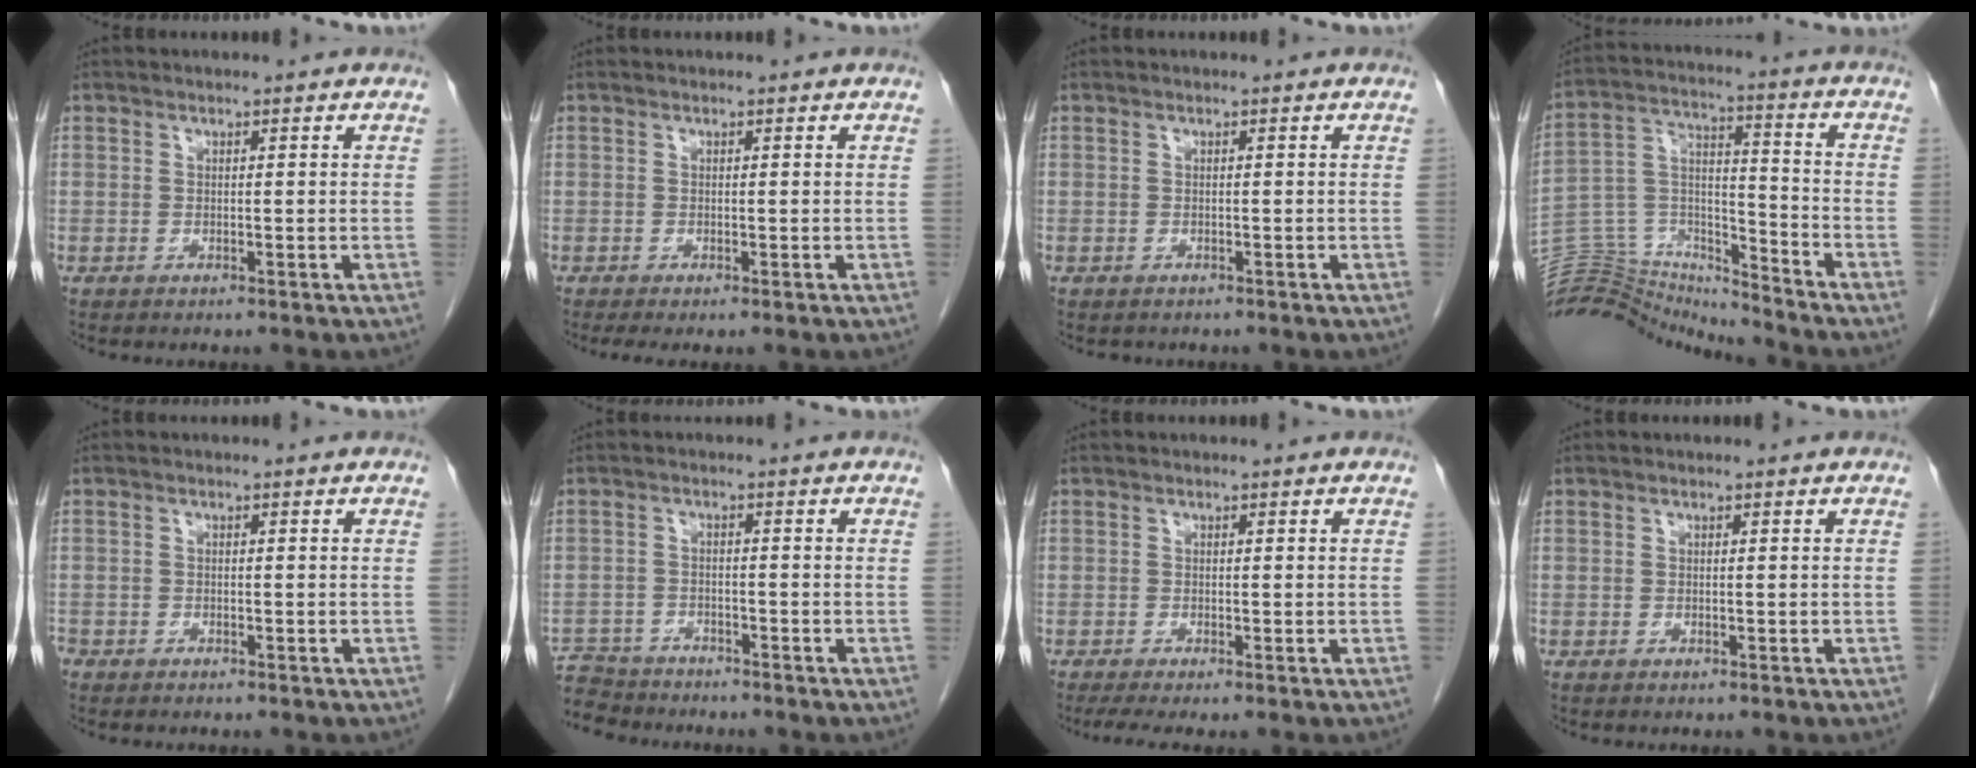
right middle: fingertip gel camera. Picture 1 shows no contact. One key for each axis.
{"total": 1.4, "fx": -0.9, "fy": 0.2, "fz": 1.1, "tx": -0.018, "ty": -0.006, "tz": -0.015}
{"total": 0.6, "fx": -0.5, "fy": 0.4, "fz": 0.0, "tx": -0.010, "ty": 0.001, "tz": -0.007}
{"total": 15.4, "fx": -15.3, "fy": 1.0, "fz": 0.4, "tx": -0.008, "ty": 0.059, "tz": -0.271}
{"total": 1.5, "fx": -1.2, "fy": 0.9, "fz": 0.3, "tx": -0.015, "ty": -0.001, "tz": -0.023}
{"total": 7.6, "fx": -7.2, "fy": 2.3, "fz": 0.3, "tx": -0.016, "ty": 0.002, "tz": -0.129}
{"total": 2.8, "fx": -1.8, "fy": 0.2, "fz": 2.1, "tx": -0.039, "ty": -0.011, "tz": -0.032}
{"total": 0.0}